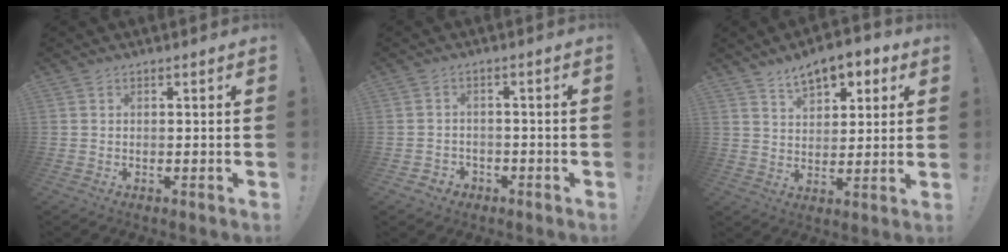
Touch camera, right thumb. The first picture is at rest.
{"total": 3.0, "force": [-1.6, 2.4, 0.8], "torque": [-0.014, 0.005, -0.026]}
{"total": 9.5, "force": [6.0, 5.3, 5.0], "torque": [-0.069, -0.027, 0.110]}